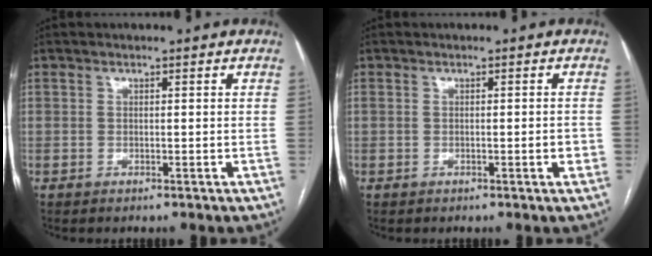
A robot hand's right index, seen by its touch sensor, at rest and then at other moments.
{"total": 1.8, "force": [-0.4, 0.3, 1.7], "torque": [-0.028, 0.003, -0.003]}